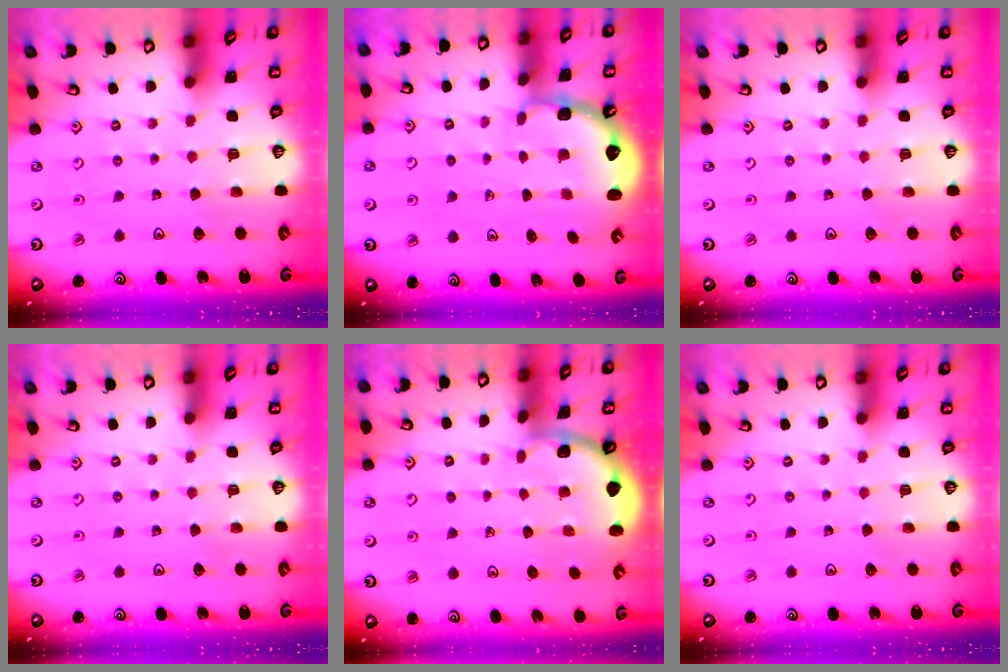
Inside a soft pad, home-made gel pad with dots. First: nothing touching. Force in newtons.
{"total": 2.5, "press": 2.1, "slide": 1.3}
{"total": 0.0}
{"total": 0.0}
{"total": 1.9, "press": 1.9, "slide": 0.0}
{"total": 0.0}